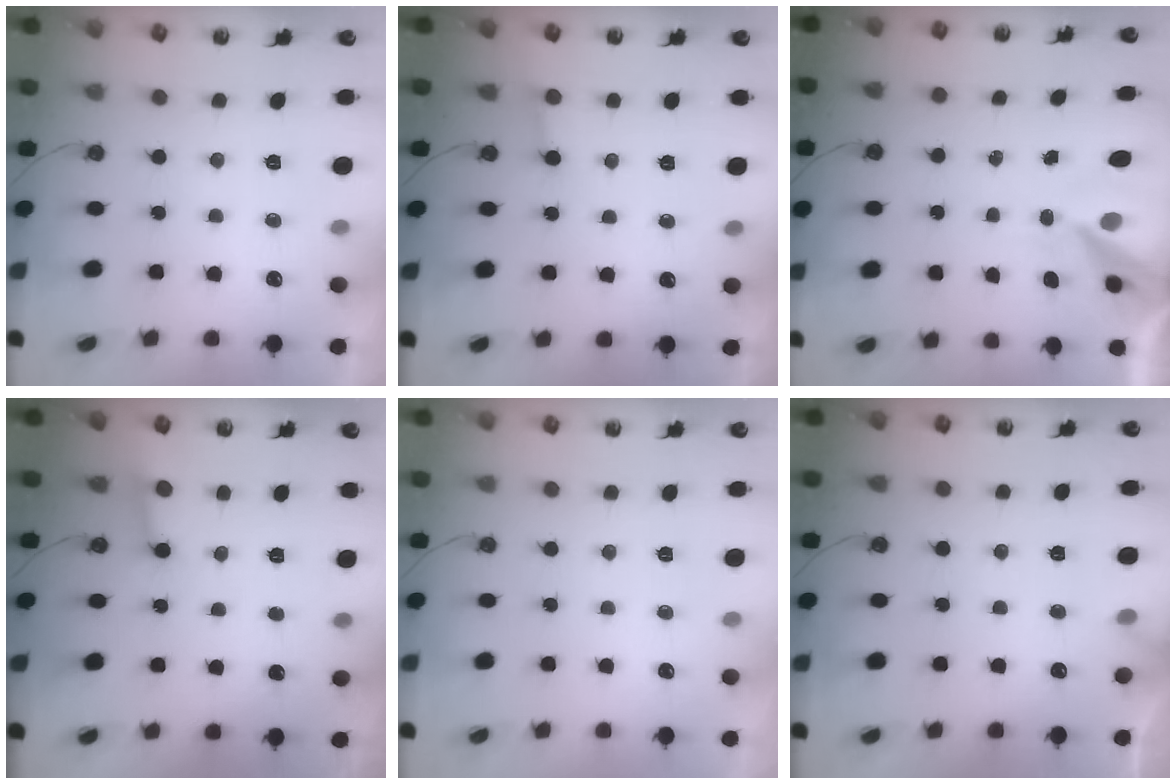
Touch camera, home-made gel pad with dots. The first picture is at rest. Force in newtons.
{"total": 2.9, "press": 2.9, "slide": 0.2}
{"total": 10.9, "press": 10.8, "slide": 1.3}
{"total": 2.9, "press": 2.9, "slide": 0.4}
{"total": 0.0}
{"total": 5.4, "press": 5.4, "slide": 0.4}